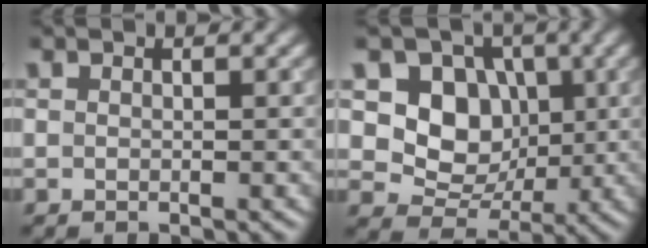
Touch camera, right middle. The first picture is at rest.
{"total": 6.8, "force": [1.3, 5.6, 3.7], "torque": [-0.054, -0.006, 0.007]}